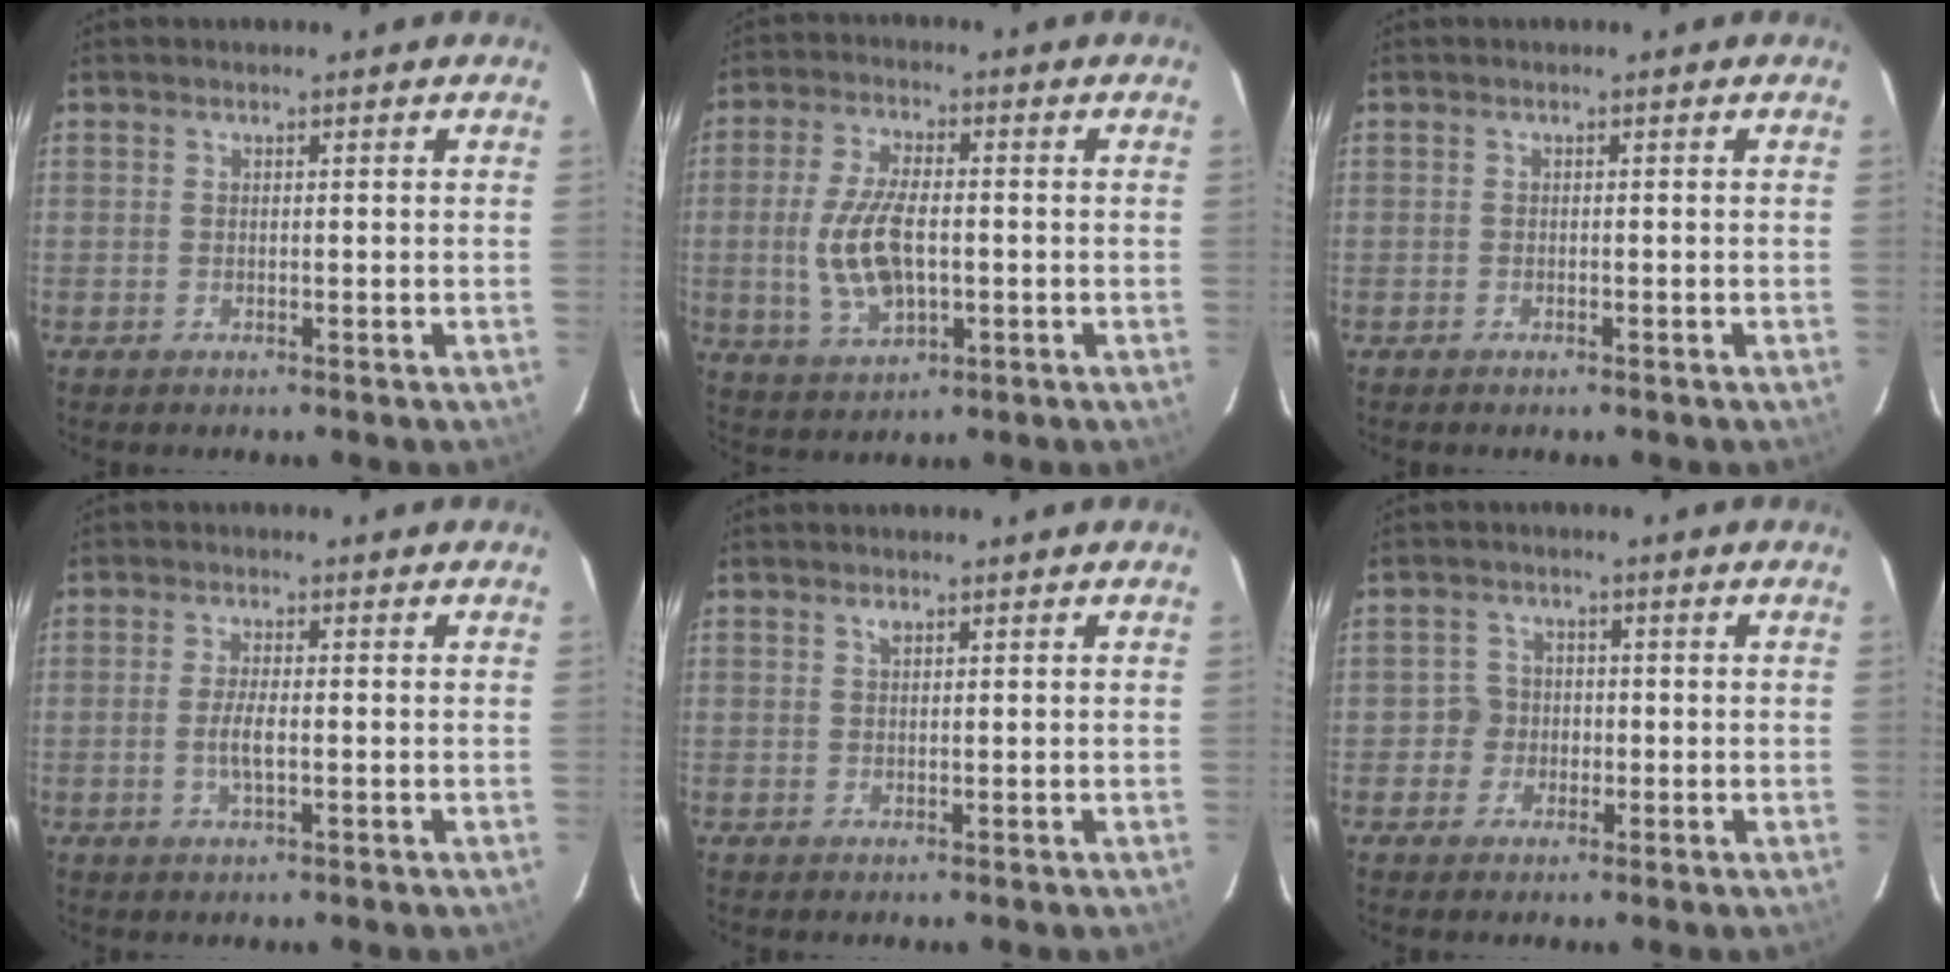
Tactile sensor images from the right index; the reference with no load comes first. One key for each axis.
{"total": 11.0, "fx": -1.1, "fy": 5.4, "fz": 9.5, "tx": -0.196, "ty": -0.003, "tz": -0.014}
{"total": 0.6, "fx": -0.5, "fy": 0.2, "fz": 0.2, "tx": -0.005, "ty": 0.001, "tz": -0.010}
{"total": 3.2, "fx": -0.7, "fy": 0.8, "fz": 3.0, "tx": -0.059, "ty": -0.004, "tz": -0.012}
{"total": 0.8, "fx": 0.5, "fy": 0.4, "fz": 0.5, "tx": -0.008, "ty": 0.003, "tz": 0.009}
{"total": 3.4, "fx": -0.9, "fy": 3.2, "fz": 0.1, "tx": 0.004, "ty": 0.015, "tz": -0.017}